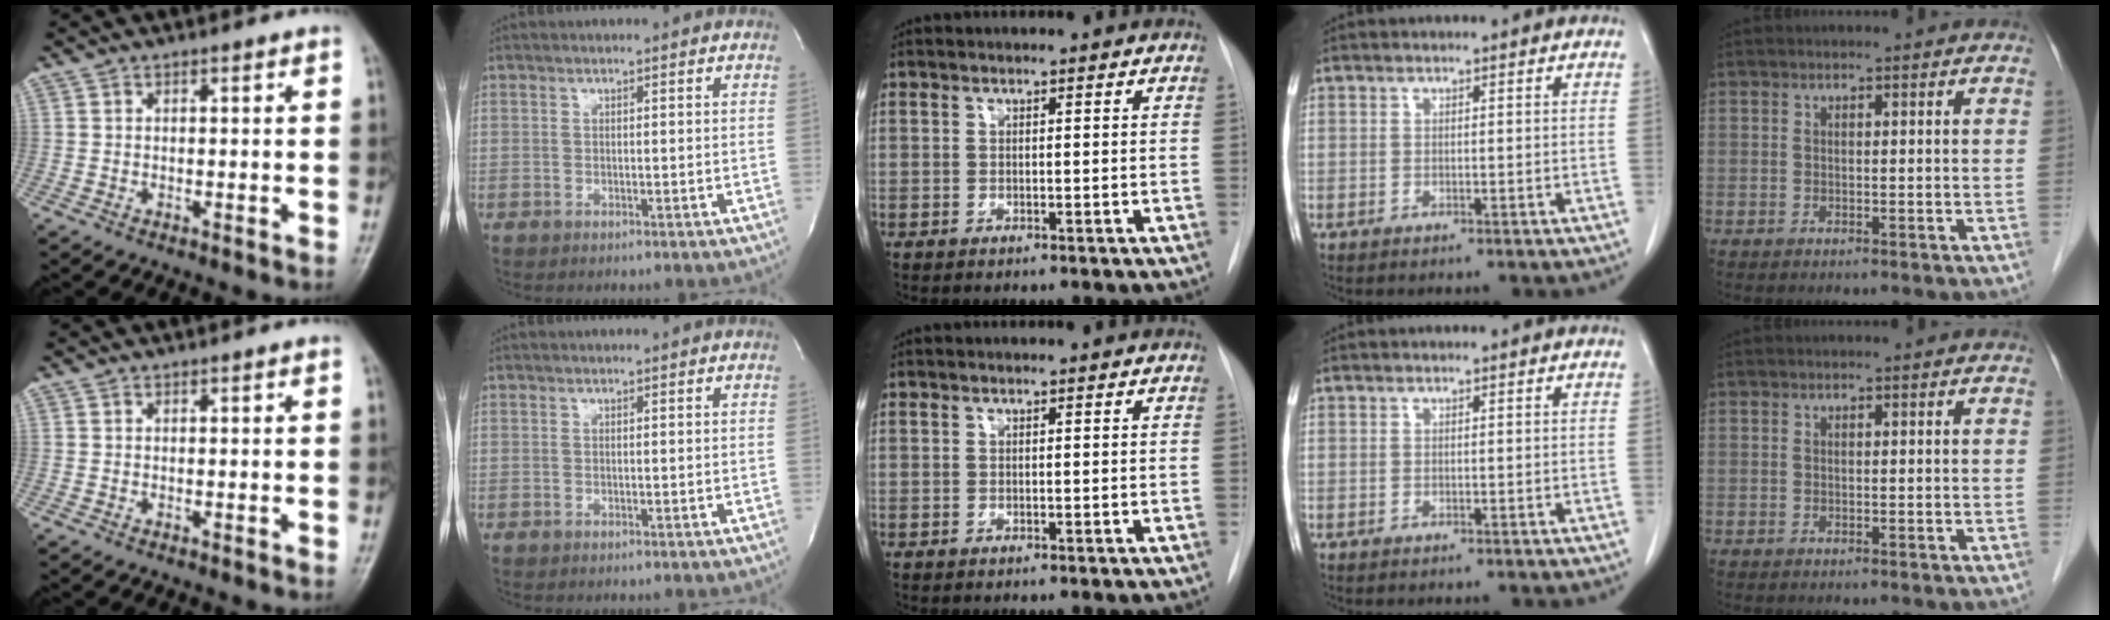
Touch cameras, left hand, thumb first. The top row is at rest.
{}